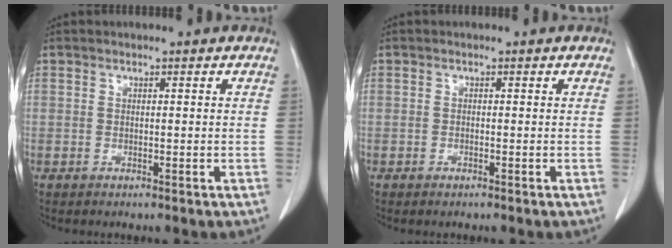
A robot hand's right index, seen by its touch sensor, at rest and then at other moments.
{"total": 0.6, "force": [-0.5, 0.1, 0.3], "torque": [-0.007, -0.001, -0.006]}